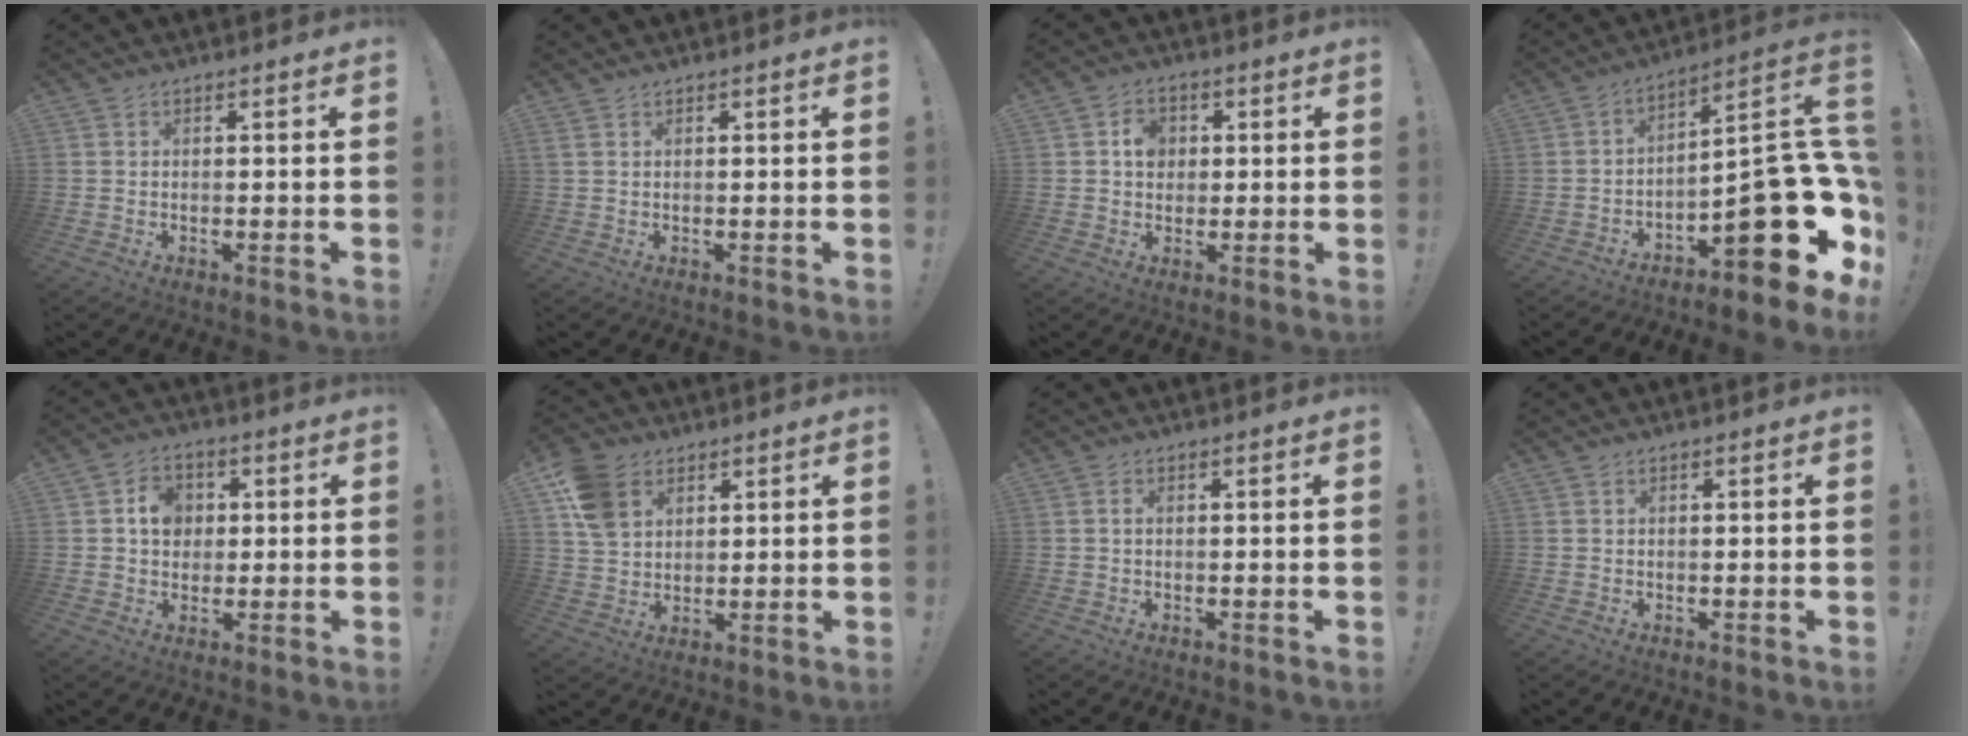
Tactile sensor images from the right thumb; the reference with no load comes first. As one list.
[{"total": 0.6, "force": [0.5, 0.1, 0.3], "torque": [-0.015, 0.003, 0.012]}, {"total": 5.3, "force": [0.8, 4.6, 2.6], "torque": [-0.025, 0.001, 0.010]}, {"total": 20.4, "force": [-7.1, 7.5, 17.6], "torque": [-0.229, 0.028, -0.105]}, {"total": 7.5, "force": [1.4, 6.6, 3.5], "torque": [-0.046, 0.004, 0.027]}, {"total": 11.1, "force": [5.0, 8.0, 5.9], "torque": [-0.105, -0.005, 0.101]}, {"total": 0.8, "force": [0.0, 0.3, 0.8], "torque": [-0.023, 0.005, 0.000]}, {"total": 0.0}]